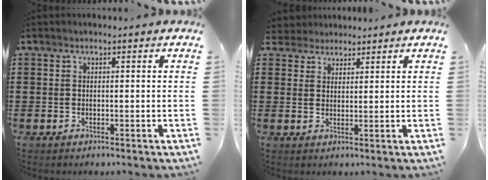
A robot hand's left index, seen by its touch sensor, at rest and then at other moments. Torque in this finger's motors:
{"motor_torque": [0.13, -0.09, -0.04, -0.01]}